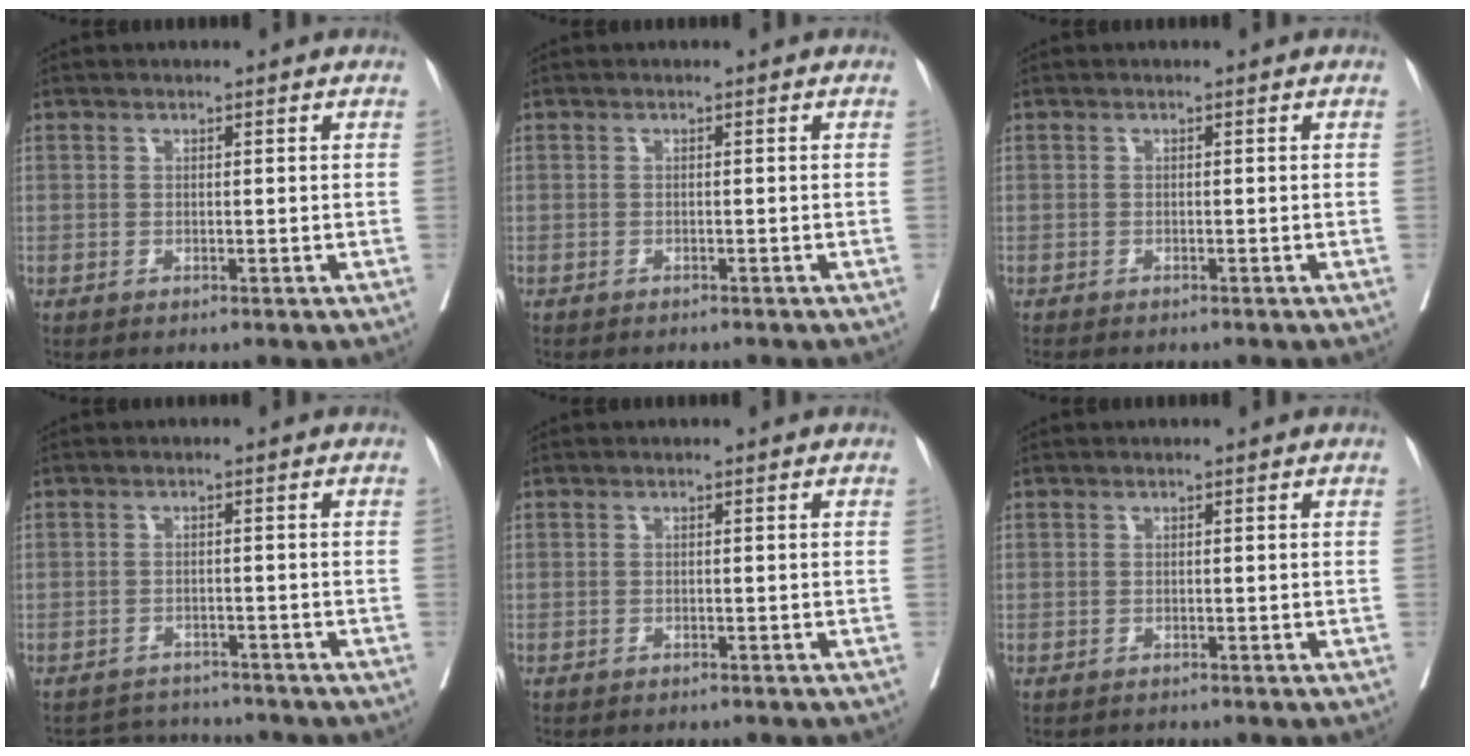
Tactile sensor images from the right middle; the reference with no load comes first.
{"total": 3.4, "force": [-3.1, 0.8, 1.3], "torque": [-0.017, -0.004, -0.038]}
{"total": 4.0, "force": [-3.5, 0.9, 1.8], "torque": [-0.023, -0.008, -0.045]}
{"total": 4.6, "force": [-4.5, 0.6, -0.6], "torque": [0.008, 0.006, -0.068]}
{"total": 1.8, "force": [-1.6, 0.5, 0.6], "torque": [-0.013, -0.003, -0.021]}
{"total": 0.6, "force": [-0.5, 0.3, -0.1], "torque": [-0.005, 0.001, -0.008]}